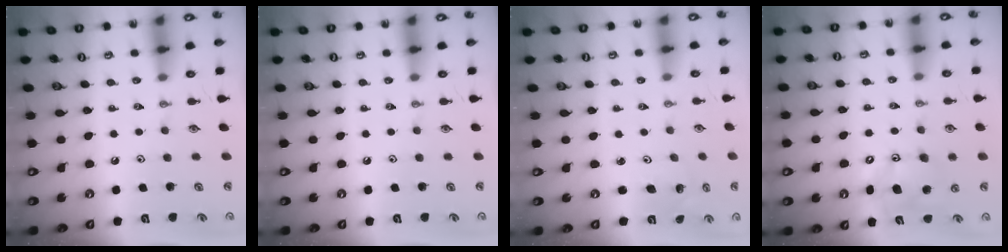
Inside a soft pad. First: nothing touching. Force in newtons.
{"total": 0.0}
{"total": 2.3, "press": 2.3, "slide": 0.2}
{"total": 11.5, "press": 11.2, "slide": 2.6}